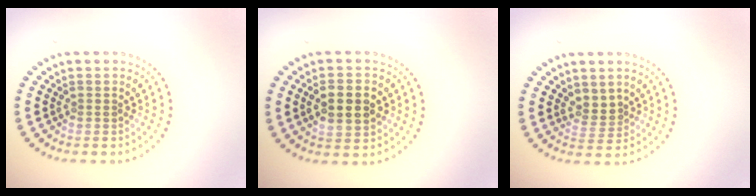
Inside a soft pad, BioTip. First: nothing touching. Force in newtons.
{"total": 4.6, "press": 4.6, "slide": 0.3}
{"total": 2.0, "press": 1.7, "slide": 1.1}